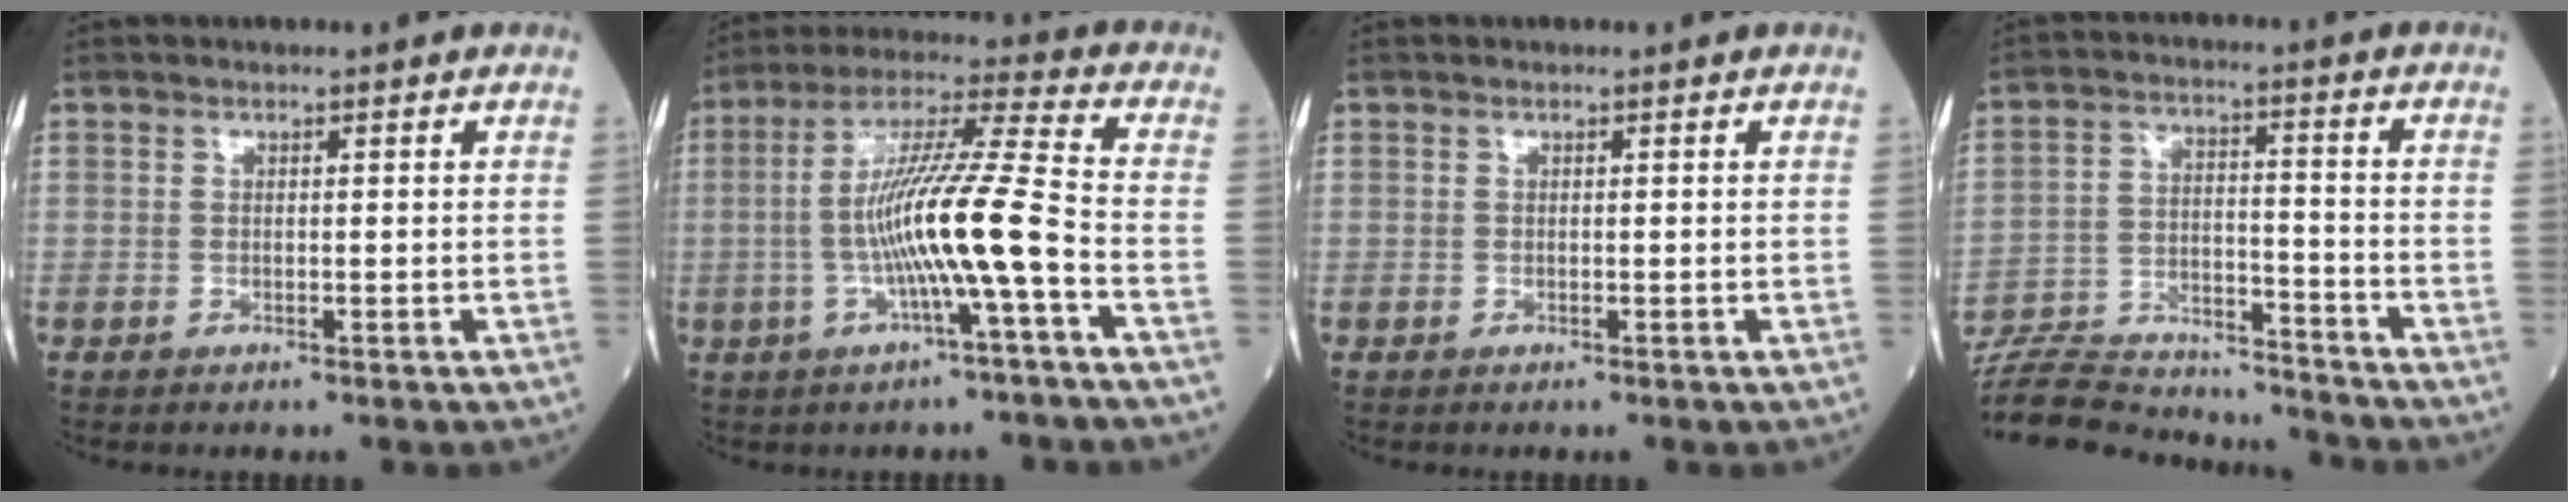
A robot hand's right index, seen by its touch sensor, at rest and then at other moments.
{"total": 12.8, "force": [-2.9, -0.5, 12.4], "torque": [-0.235, 0.013, -0.055]}
{"total": 0.0}
{"total": 18.2, "force": [-17.5, 2.8, 4.0], "torque": [-0.090, 0.012, -0.270]}